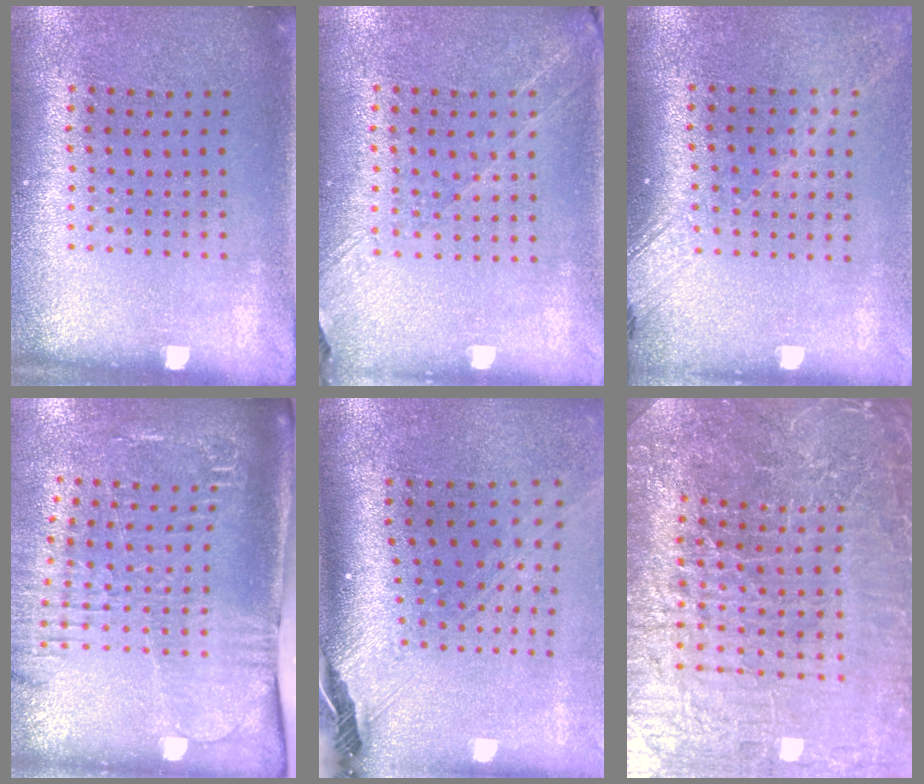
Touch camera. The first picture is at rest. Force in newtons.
{"total": 1.3, "press": 1.2, "slide": 0.5}
{"total": 2.1, "press": 1.6, "slide": 1.4}
{"total": 2.5, "press": 2.1, "slide": 1.3}
{"total": 2.8, "press": 2.0, "slide": 2.0}
{"total": 6.2, "press": 5.6, "slide": 2.7}